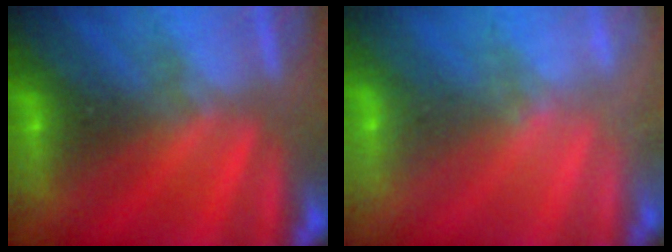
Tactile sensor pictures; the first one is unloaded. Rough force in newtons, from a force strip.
{"total": 2.4}